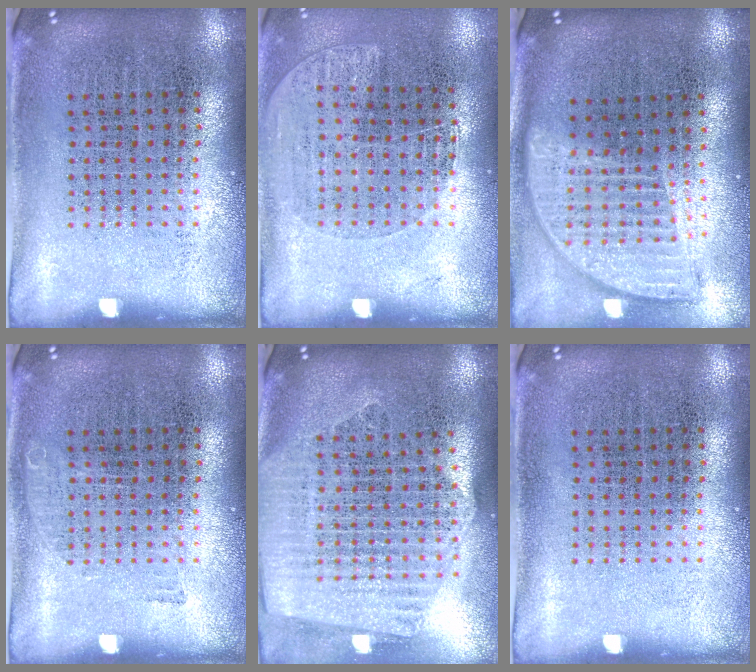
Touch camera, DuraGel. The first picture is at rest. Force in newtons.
{"total": 1.0, "press": 0.9, "slide": 0.5}
{"total": 1.9, "press": 1.5, "slide": 1.1}
{"total": 0.5, "press": 0.5, "slide": 0.1}
{"total": 2.5, "press": 2.2, "slide": 1.1}
{"total": 0.0}